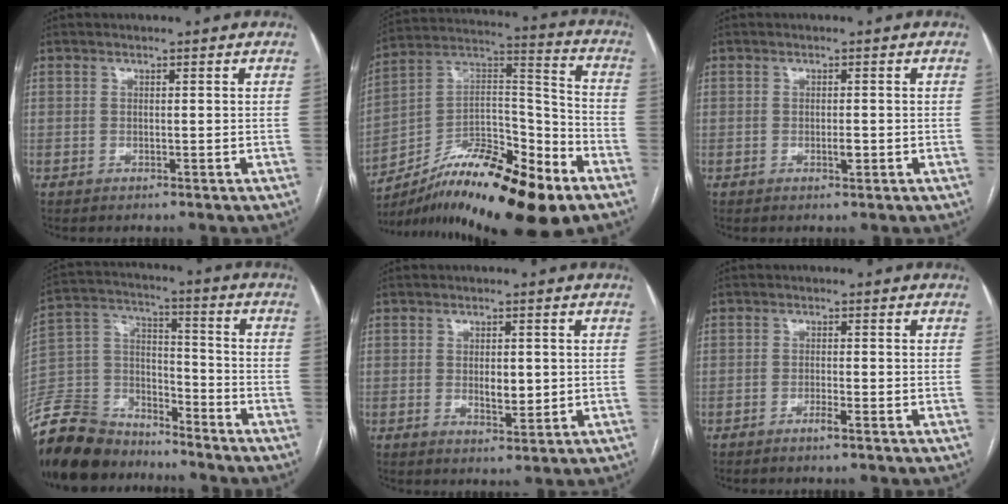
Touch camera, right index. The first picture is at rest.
{"total": 22.7, "force": [-14.5, 5.8, 16.5], "torque": [-0.264, 0.021, -0.238]}
{"total": 1.2, "force": [-0.4, 0.3, 1.1], "torque": [-0.020, 0.000, -0.006]}
{"total": 16.6, "force": [-14.7, 6.3, 4.4], "torque": [-0.092, 0.028, -0.270]}
{"total": 3.6, "force": [0.0, 1.6, 3.3], "torque": [-0.053, -0.004, 0.003]}
{"total": 1.7, "force": [-1.2, -0.1, 1.2], "torque": [-0.023, -0.001, -0.021]}